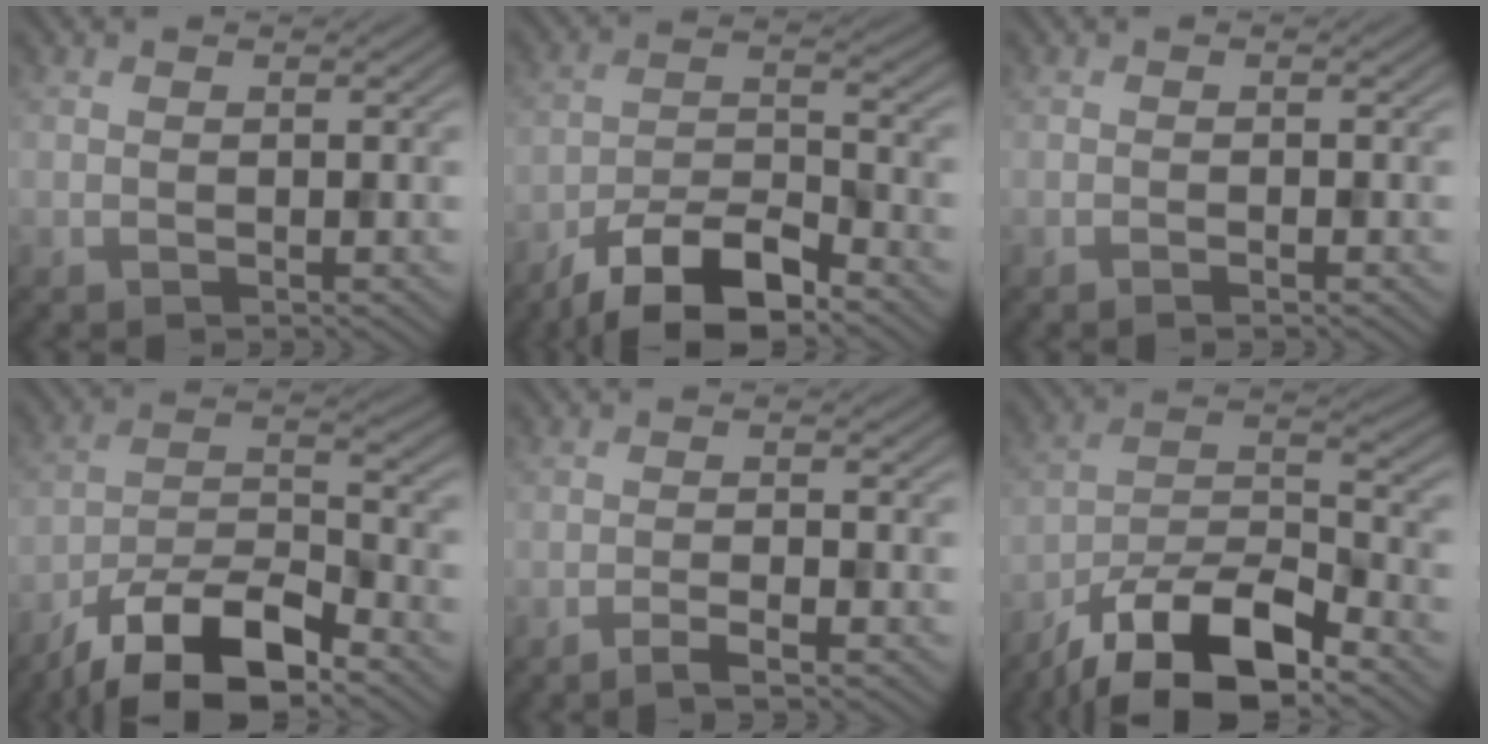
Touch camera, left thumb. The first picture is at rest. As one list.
[{"total": 10.1, "force": [-7.4, 3.3, 6.2], "torque": [-0.102, 0.000, -0.147]}, {"total": 0.6, "force": [-0.4, 0.0, 0.4], "torque": [-0.008, 0.001, -0.009]}, {"total": 12.5, "force": [-9.0, 4.1, 7.7], "torque": [-0.138, 0.000, -0.180]}, {"total": 2.1, "force": [-1.5, 0.2, 1.5], "torque": [-0.025, 0.006, -0.033]}, {"total": 14.0, "force": [-10.1, 4.6, 8.5], "torque": [-0.158, -0.004, -0.198]}]